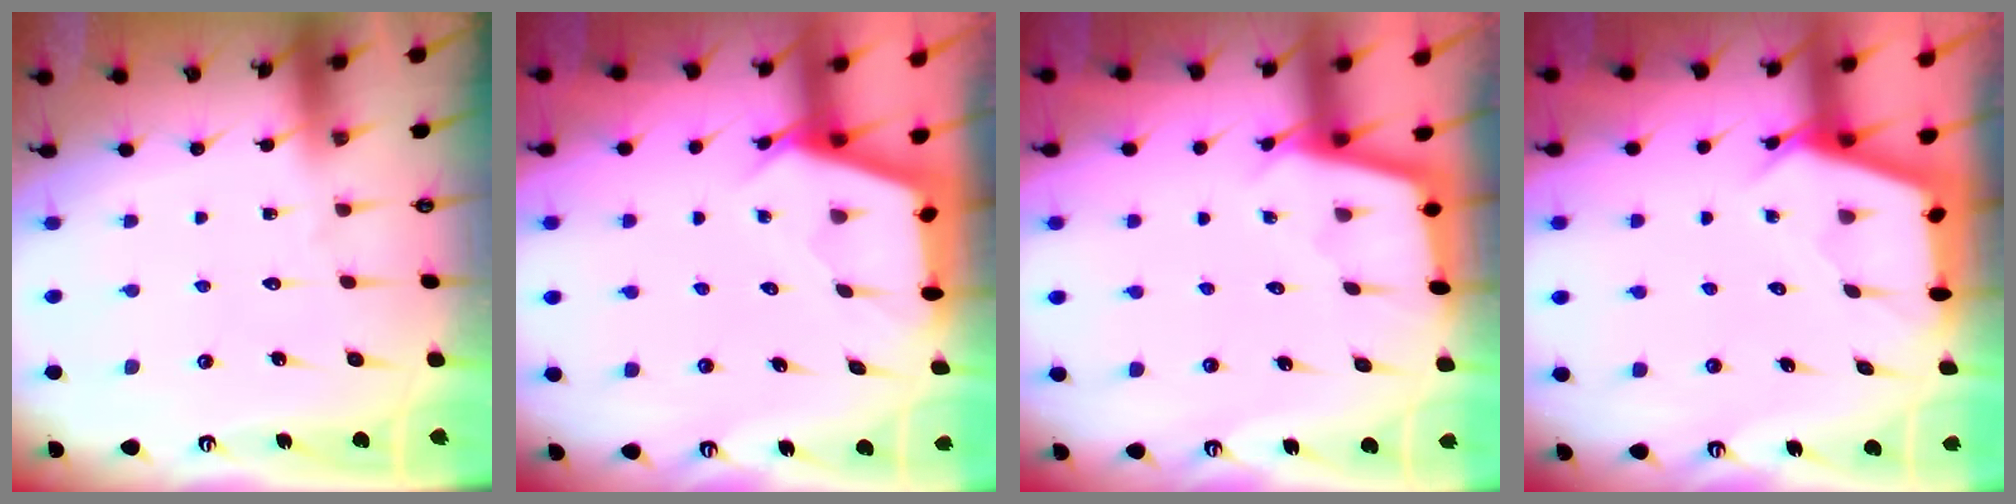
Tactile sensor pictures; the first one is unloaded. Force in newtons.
{"total": 2.8, "press": 2.7, "slide": 0.3}
{"total": 2.5, "press": 2.5, "slide": 0.2}
{"total": 2.9, "press": 2.9, "slide": 0.4}